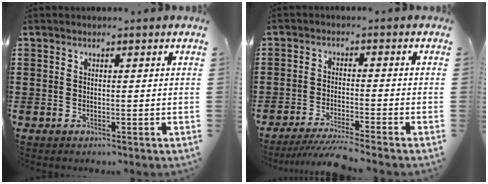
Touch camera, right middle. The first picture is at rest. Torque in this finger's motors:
{"motor_torque": [0.55, 0.19, 0.03, 0.05]}